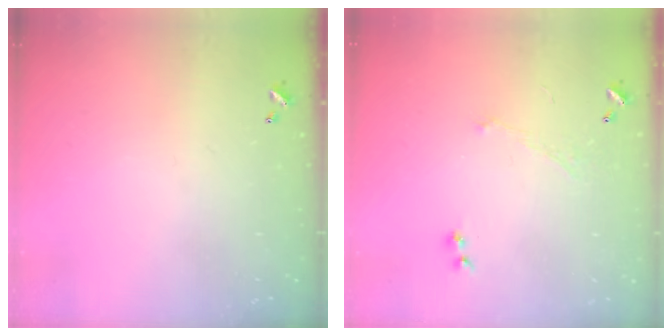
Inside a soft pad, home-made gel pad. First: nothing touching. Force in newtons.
{"total": 1.2, "press": 1.0, "slide": 0.8}